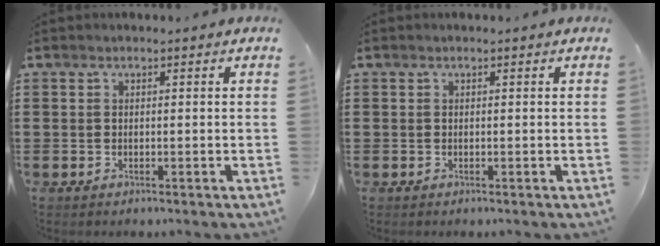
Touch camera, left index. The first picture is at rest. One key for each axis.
{"total": 0.0}